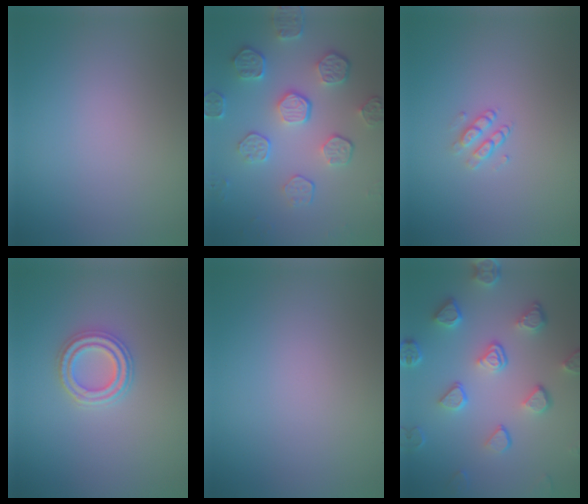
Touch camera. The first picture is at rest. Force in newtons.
{"total": 5.7, "press": 4.2, "slide": 3.9}
{"total": 1.4, "press": 1.0, "slide": 1.0}
{"total": 2.7, "press": 2.5, "slide": 0.9}
{"total": 0.0}
{"total": 5.4, "press": 4.2, "slide": 3.4}